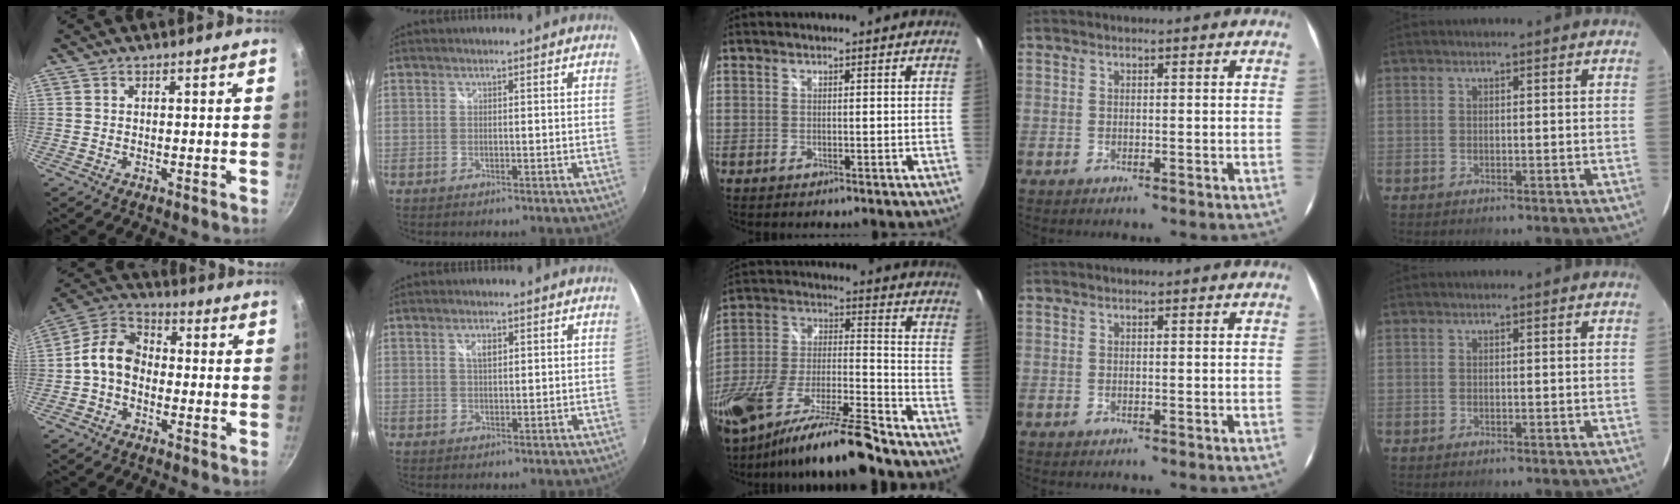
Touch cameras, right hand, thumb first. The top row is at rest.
{"thumb": {"total": 8.9, "force": [-1.4, 6.6, 5.8], "torque": [-0.084, 0.034, -0.049]}, "index": {"total": 2.3, "force": [0.9, 1.1, 1.8], "torque": [-0.031, 0.002, 0.015]}, "middle": {"total": 22.7, "force": [-17.1, 2.8, 14.6], "torque": [-0.282, -0.046, -0.303]}}